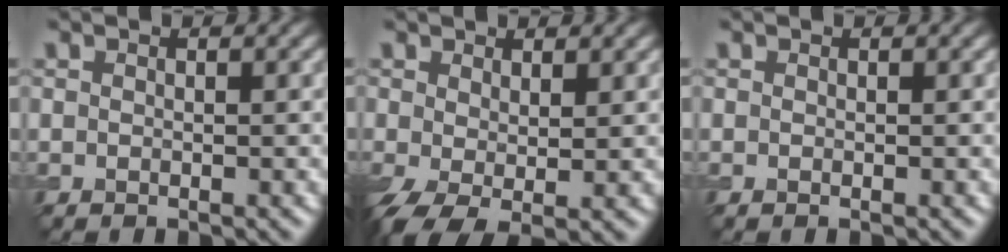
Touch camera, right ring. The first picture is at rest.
{"total": 3.9, "force": [-0.4, 2.0, 3.4], "torque": [-0.075, -0.008, -0.006]}
{"total": 0.0}